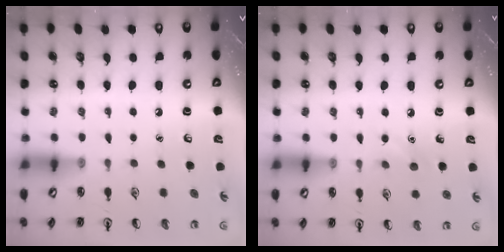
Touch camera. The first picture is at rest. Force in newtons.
{"total": 5.9, "press": 5.7, "slide": 1.8}